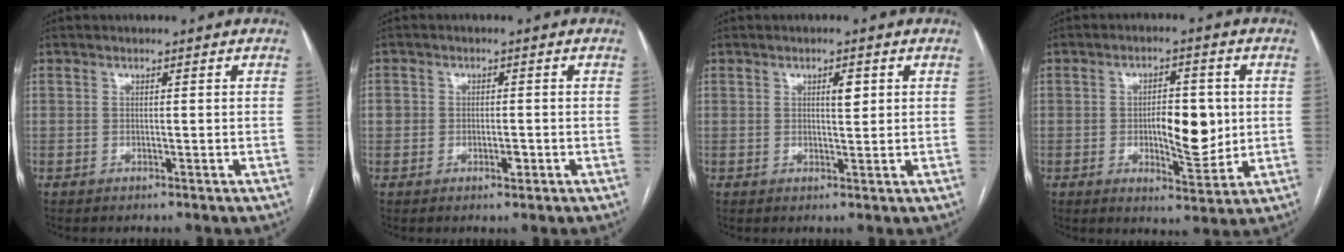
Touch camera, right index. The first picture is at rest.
{"total": 2.8, "force": [-0.7, 2.0, 1.8], "torque": [-0.026, 0.007, -0.008]}
{"total": 2.3, "force": [0.8, 0.7, 2.0], "torque": [-0.031, -0.002, 0.013]}
{"total": 8.7, "force": [-0.2, 3.2, 8.1], "torque": [-0.120, -0.002, 0.005]}